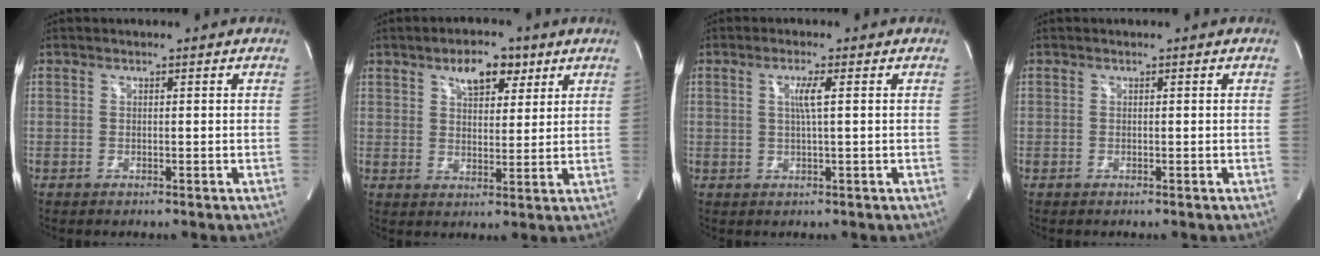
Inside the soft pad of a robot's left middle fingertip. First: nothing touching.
{"total": 8.0, "force": [4.5, 3.0, 5.9], "torque": [-0.104, 0.008, 0.076]}
{"total": 2.9, "force": [0.7, -0.5, 2.7], "torque": [-0.058, -0.005, 0.012]}
{"total": 0.0}